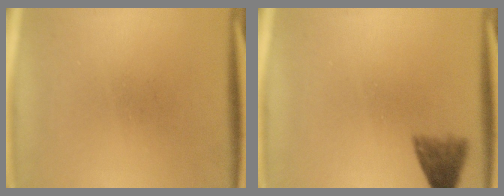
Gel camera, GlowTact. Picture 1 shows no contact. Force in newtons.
{"total": 3.8}